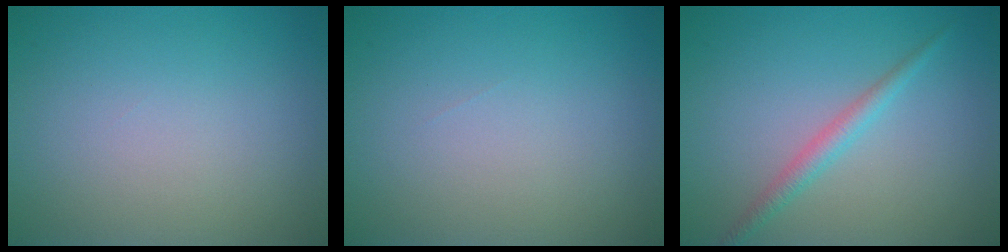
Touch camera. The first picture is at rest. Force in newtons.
{"total": 0.0}
{"total": 1.8, "press": 1.8, "slide": 0.0}